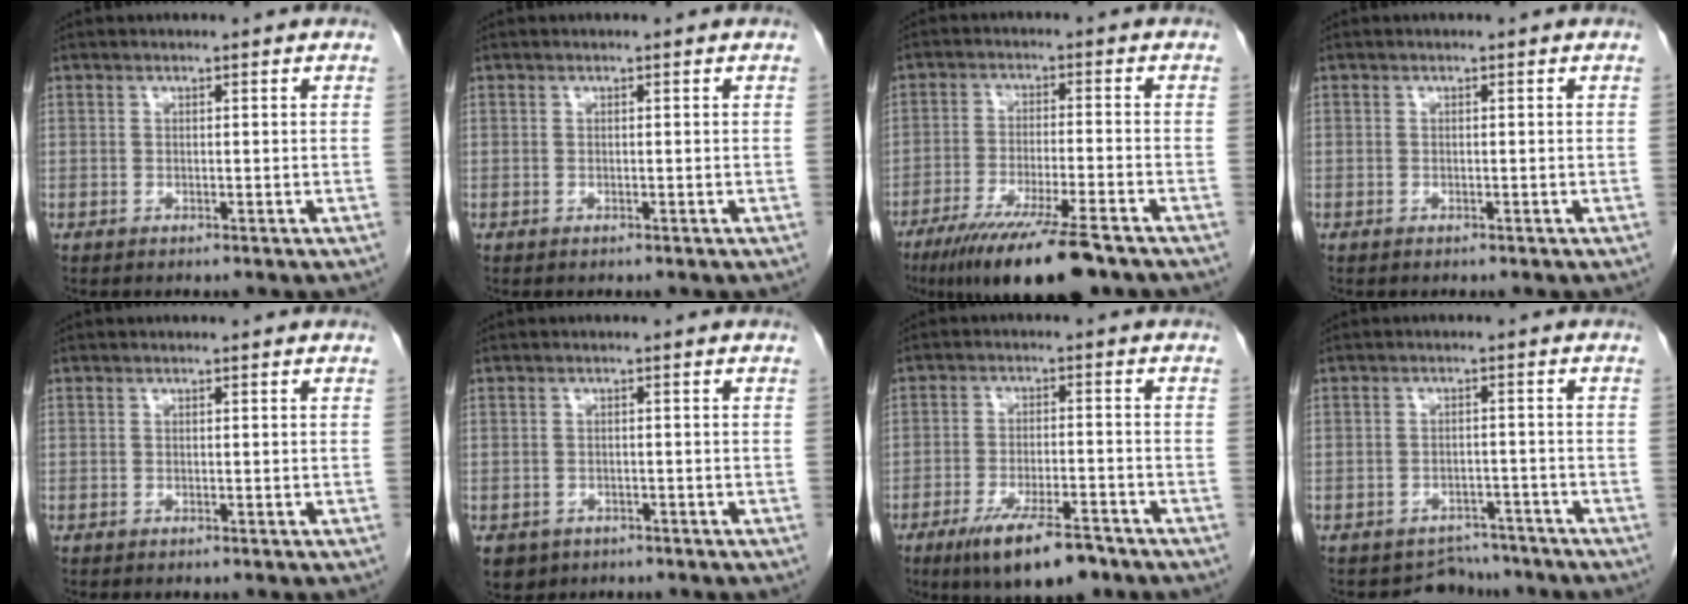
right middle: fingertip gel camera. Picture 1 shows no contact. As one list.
[{"total": 0.0}, {"total": 13.9, "force": [-10.1, 1.2, 9.4], "torque": [-0.153, -0.037, -0.166]}, {"total": 0.0}, {"total": 0.0}, {"total": 4.1, "force": [-2.5, 3.2, 0.9], "torque": [-0.017, 0.001, -0.034]}, {"total": 10.1, "force": [-6.9, 2.3, 7.0], "torque": [-0.119, -0.016, -0.109]}, {"total": 4.3, "force": [-3.8, 1.8, -0.9], "torque": [0.013, 0.018, -0.054]}]